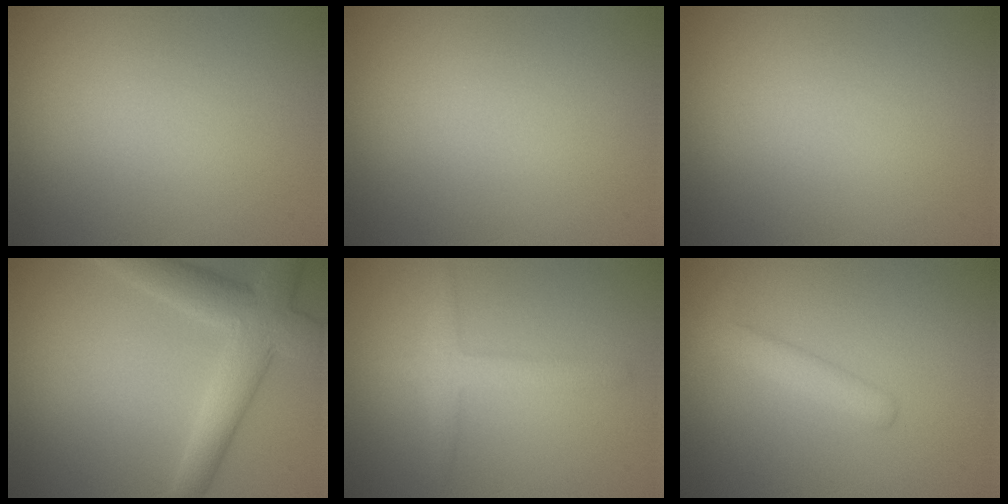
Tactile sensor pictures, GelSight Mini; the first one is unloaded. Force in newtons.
{"total": 0.0}
{"total": 0.0}
{"total": 5.6, "press": 5.6, "slide": 0.6}
{"total": 2.3, "press": 2.3, "slide": 0.1}
{"total": 2.6, "press": 2.6, "slide": 0.1}